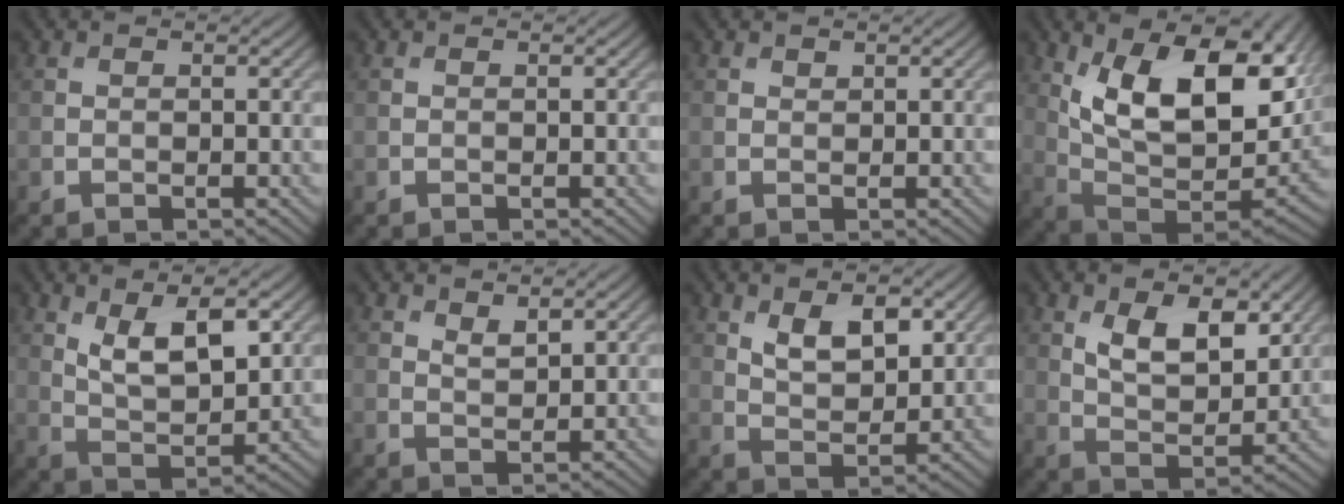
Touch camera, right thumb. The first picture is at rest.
{"total": 0.0}
{"total": 0.5, "force": [0.5, 0.2, 0.1], "torque": [0.002, -0.002, 0.011]}
{"total": 17.9, "force": [7.0, 8.5, 14.1], "torque": [-0.244, 0.007, 0.122]}
{"total": 7.8, "force": [3.4, 3.2, 6.3], "torque": [-0.118, -0.003, 0.065]}
{"total": 1.8, "force": [1.4, 0.6, 1.0], "torque": [-0.022, -0.005, 0.030]}
{"total": 6.1, "force": [2.8, 3.1, 4.4], "torque": [-0.081, -0.008, 0.053]}
{"total": 7.5, "force": [3.6, 3.6, 5.6], "torque": [-0.104, -0.013, 0.065]}